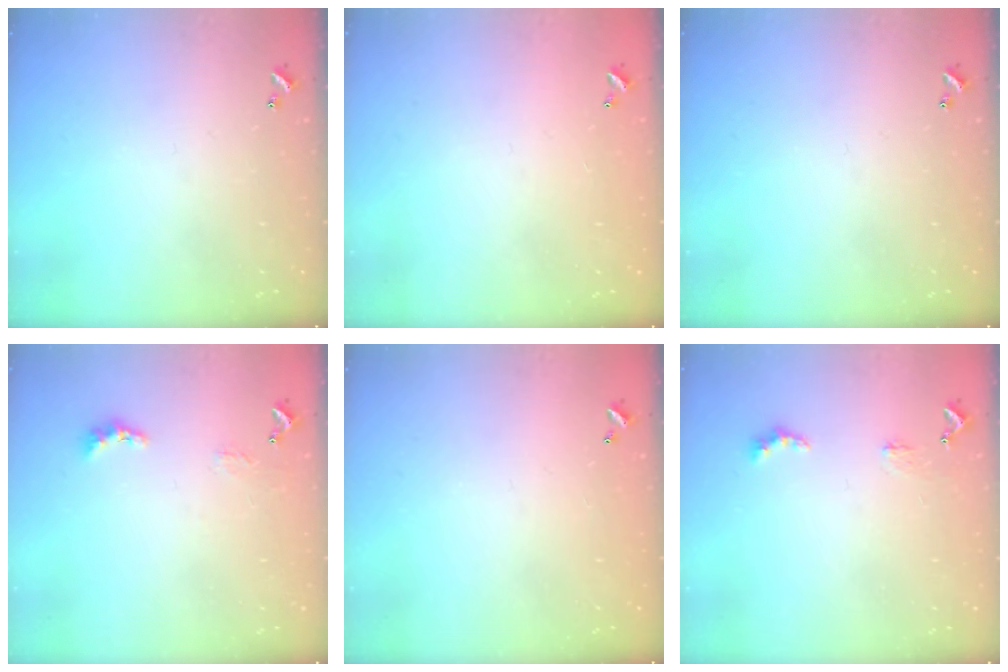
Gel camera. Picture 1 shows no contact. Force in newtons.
{"total": 2.9, "press": 2.9, "slide": 0.1}
{"total": 0.0}
{"total": 2.1, "press": 2.0, "slide": 0.5}
{"total": 2.9, "press": 2.9, "slide": 0.1}
{"total": 2.5, "press": 2.5, "slide": 0.5}